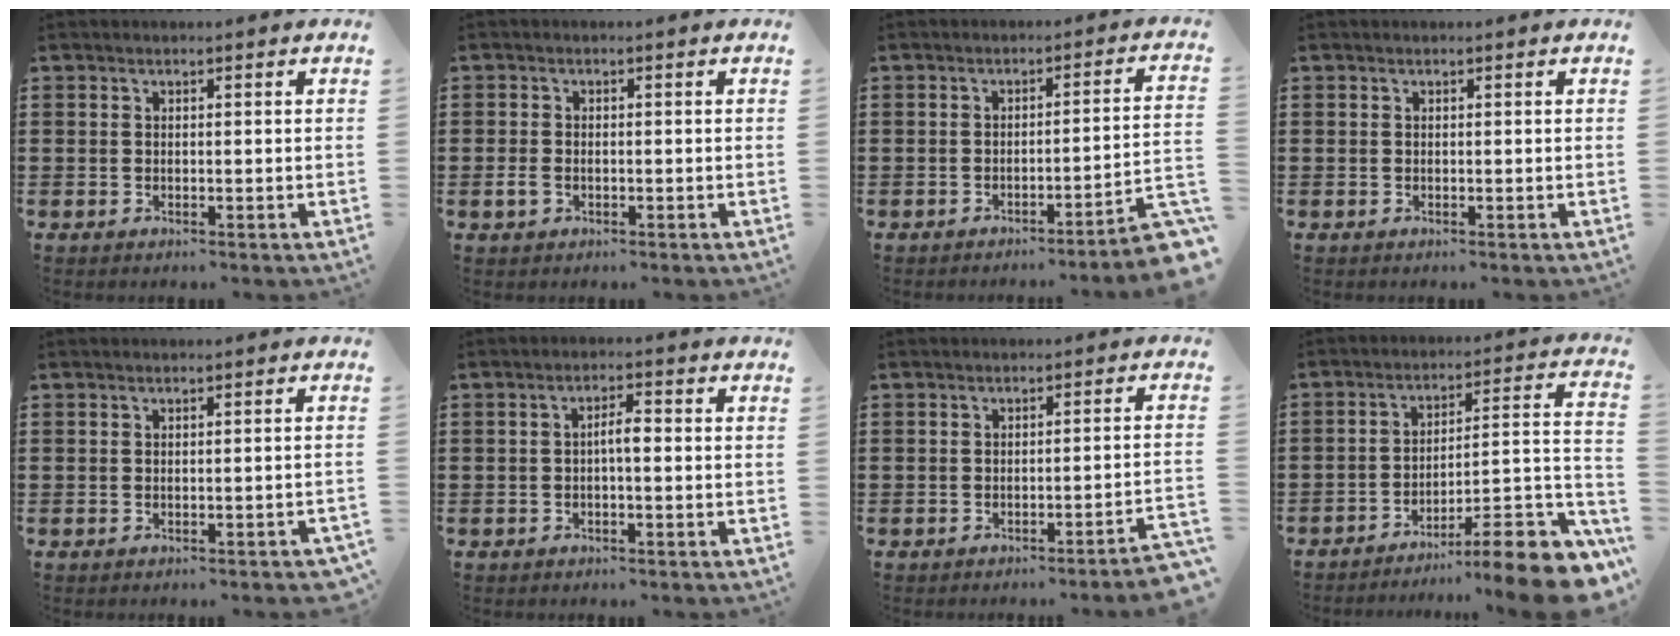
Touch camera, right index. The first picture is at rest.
{"total": 1.8, "force": [-0.7, 1.2, 1.1], "torque": [-0.032, -0.001, -0.017]}
{"total": 4.3, "force": [-3.0, -0.3, 3.0], "torque": [-0.053, -0.021, -0.060]}
{"total": 0.0}
{"total": 0.7, "force": [-0.6, 0.2, 0.3], "torque": [-0.008, -0.004, -0.012]}
{"total": 2.6, "force": [-0.4, 0.7, 2.5], "torque": [-0.047, 0.004, -0.009]}
{"total": 2.3, "force": [-2.1, -0.4, 1.0], "torque": [-0.018, -0.004, -0.043]}
{"total": 9.6, "force": [-6.9, 0.6, 6.5], "torque": [-0.087, -0.002, -0.135]}